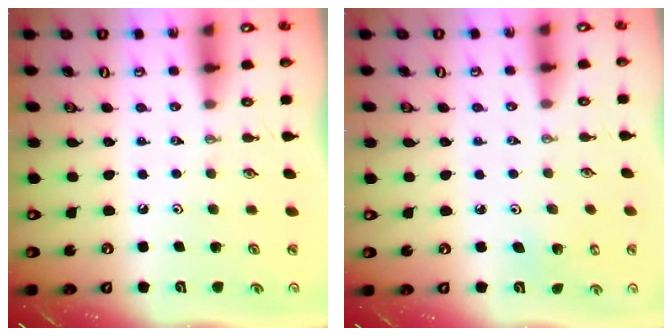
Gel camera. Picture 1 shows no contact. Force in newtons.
{"total": 2.8, "press": 2.8, "slide": 0.2}